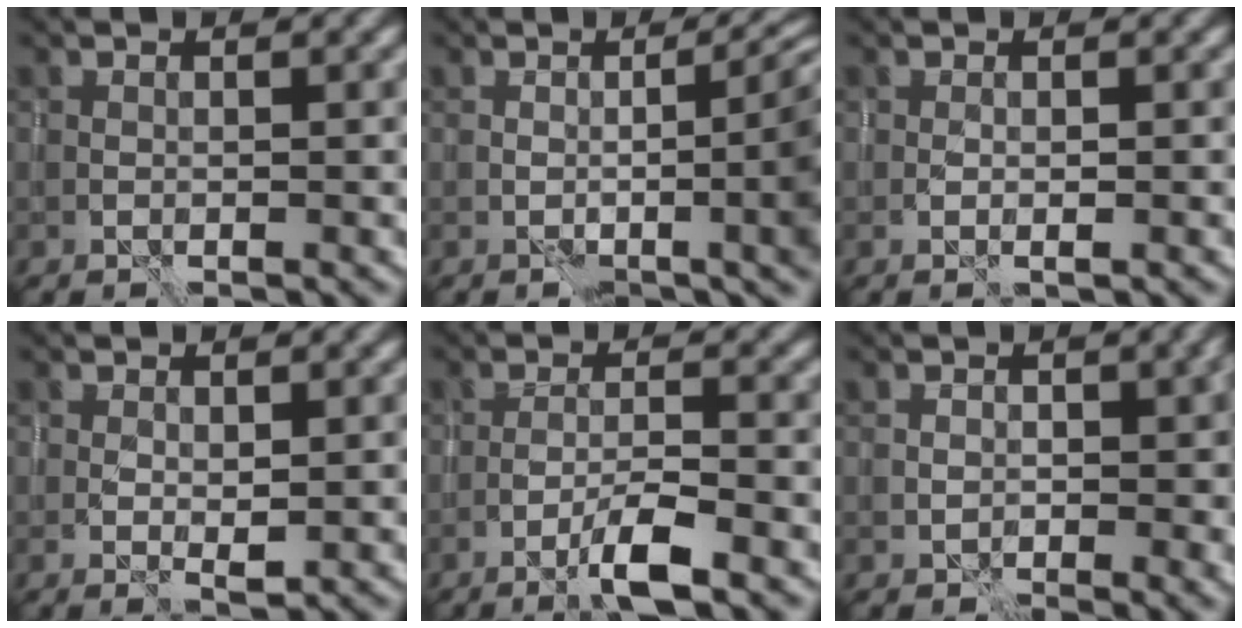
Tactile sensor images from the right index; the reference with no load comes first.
{"total": 7.7, "force": [-0.3, 2.6, 7.2], "torque": [-0.076, 0.002, 0.000]}
{"total": 0.6, "force": [-0.1, 0.2, 0.6], "torque": [-0.012, -0.002, -0.002]}
{"total": 1.2, "force": [0.2, 0.5, 1.1], "torque": [-0.023, -0.005, 0.007]}
{"total": 3.8, "force": [-2.2, 0.3, 3.0], "torque": [-0.056, 0.008, -0.049]}
{"total": 4.4, "force": [-0.7, 2.8, 3.4], "torque": [-0.048, -0.010, -0.008]}